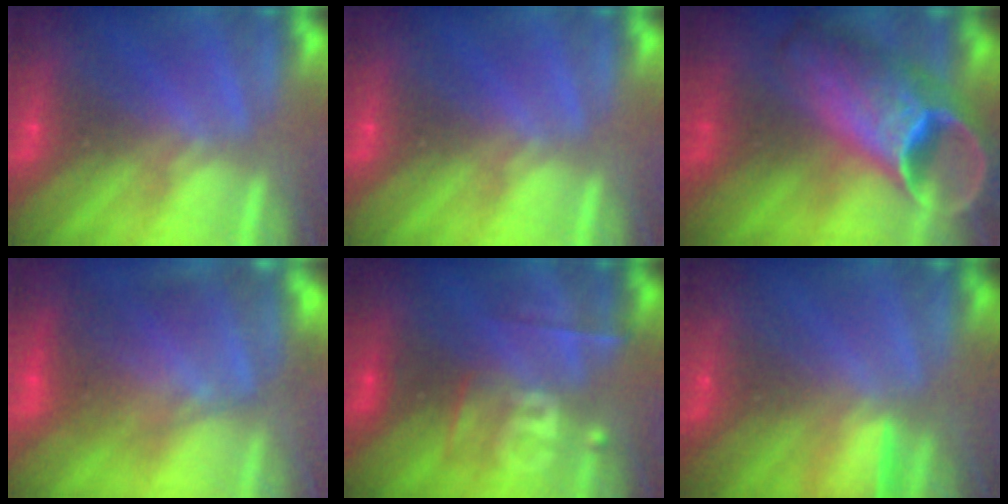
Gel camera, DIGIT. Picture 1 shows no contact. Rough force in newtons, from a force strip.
{"total": 0.0}
{"total": 9.5}
{"total": 5.8}
{"total": 2.4}
{"total": 1.6}